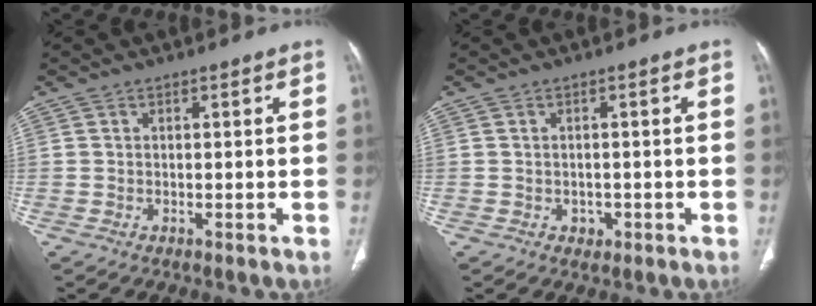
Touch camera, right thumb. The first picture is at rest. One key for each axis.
{"total": 1.6, "fx": -0.6, "fy": 1.4, "fz": 0.6, "tx": -0.004, "ty": 0.003, "tz": -0.005}